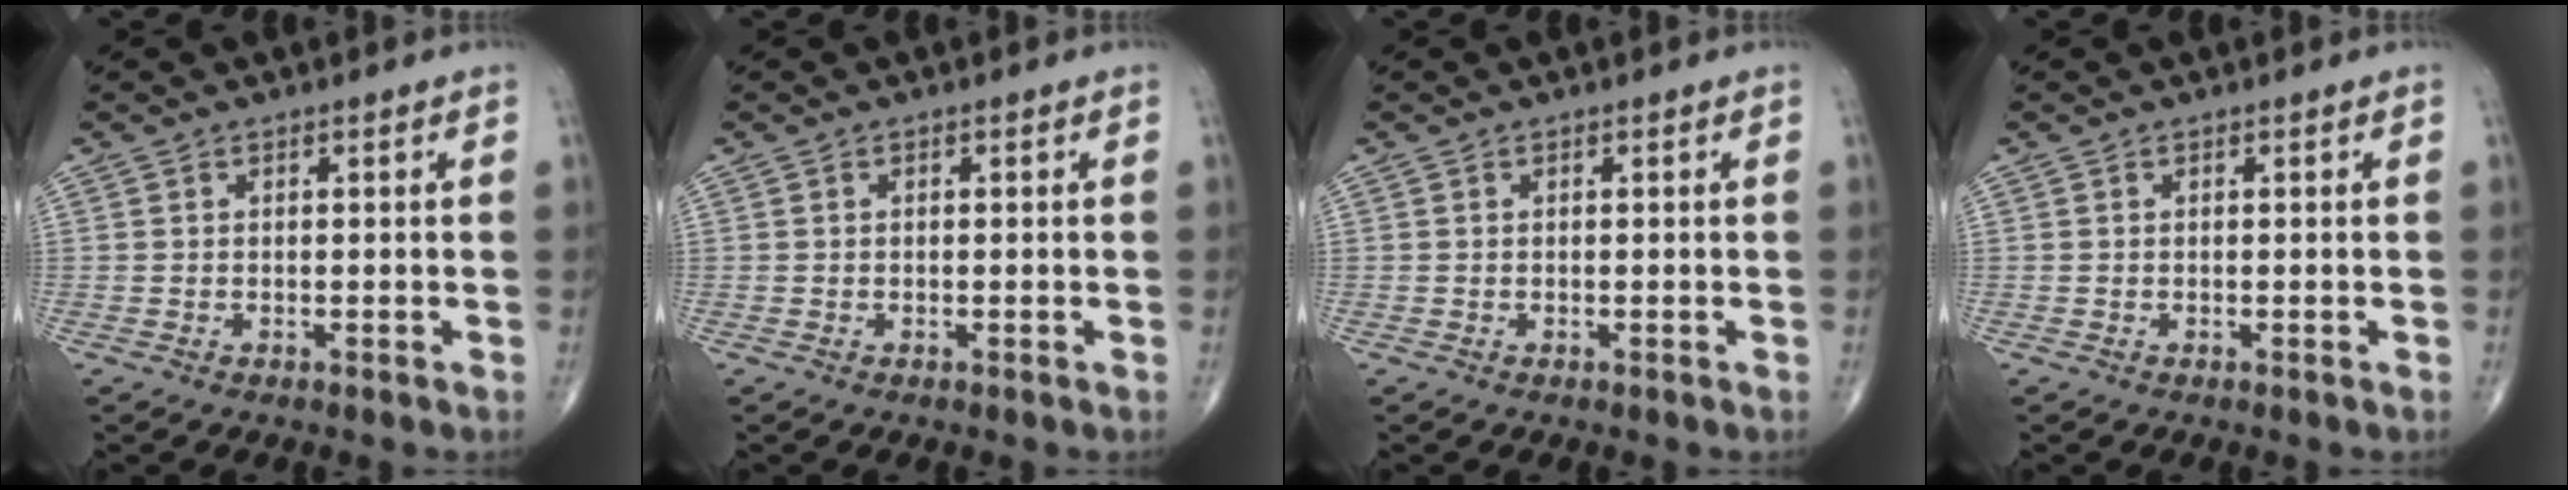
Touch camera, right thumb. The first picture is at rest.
{"total": 0.0}
{"total": 0.0}
{"total": 0.0}